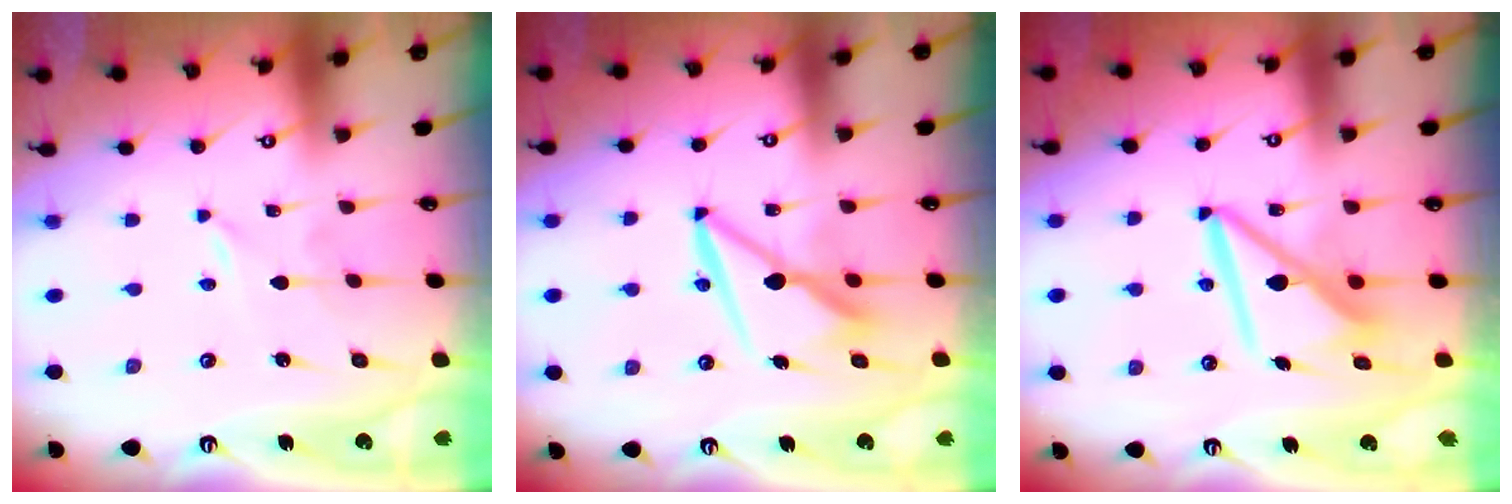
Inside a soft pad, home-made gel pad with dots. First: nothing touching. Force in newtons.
{"total": 8.7, "press": 8.6, "slide": 1.5}
{"total": 9.8, "press": 9.8, "slide": 0.8}